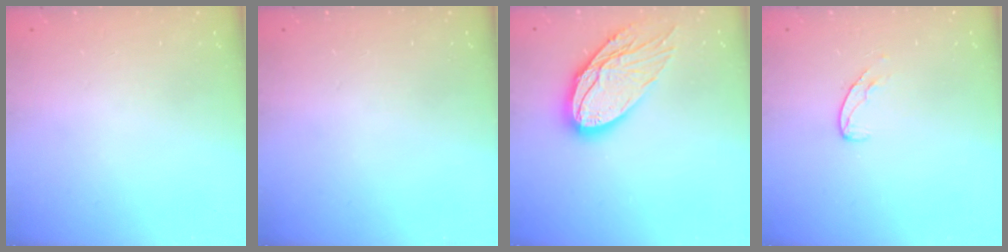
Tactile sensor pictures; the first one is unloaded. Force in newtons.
{"total": 0.0}
{"total": 16.2, "press": 16.1, "slide": 1.3}
{"total": 6.3, "press": 6.3, "slide": 0.4}